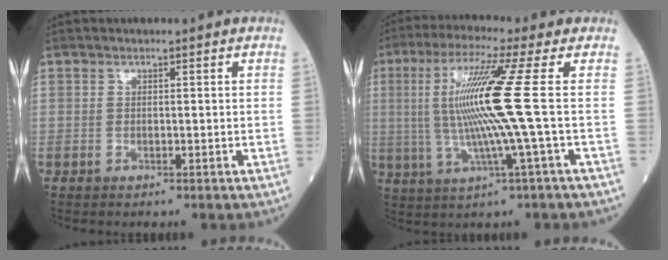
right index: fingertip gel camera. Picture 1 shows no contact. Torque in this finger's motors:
{"motor_torque": [1.70, 0.43, 0.79, 0.21]}